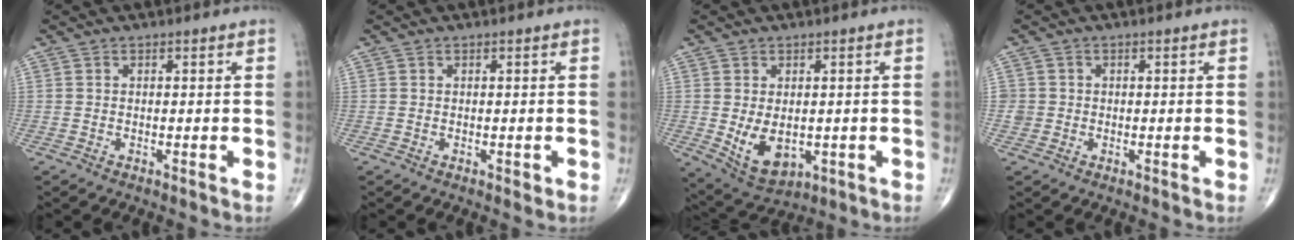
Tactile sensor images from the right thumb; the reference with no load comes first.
{"total": 0.6, "force": [-0.1, 0.4, 0.4], "torque": [-0.001, -0.001, -0.001]}
{"total": 8.4, "force": [-1.0, 5.4, 6.4], "torque": [-0.093, -0.014, 0.004]}
{"total": 1.9, "force": [-0.1, 1.9, 0.1], "torque": [0.011, 0.007, -0.002]}